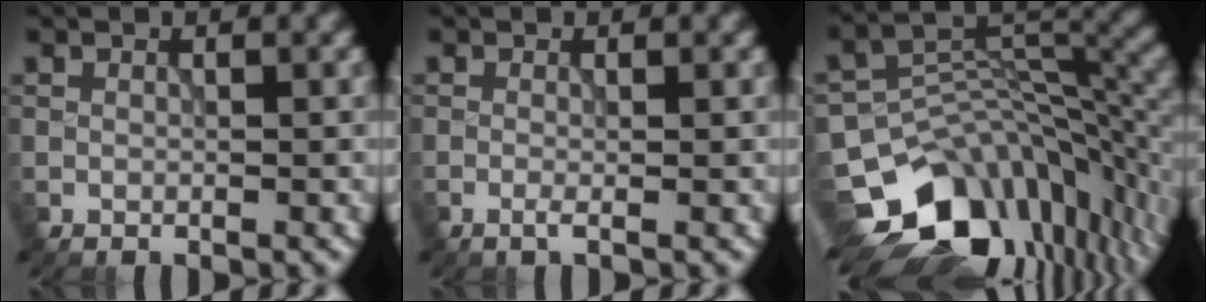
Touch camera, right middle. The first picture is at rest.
{"total": 0.8, "force": [-0.3, 0.1, 0.7], "torque": [-0.014, -0.003, -0.007]}
{"total": 13.8, "force": [-7.2, 8.7, 8.0], "torque": [-0.153, -0.024, -0.097]}